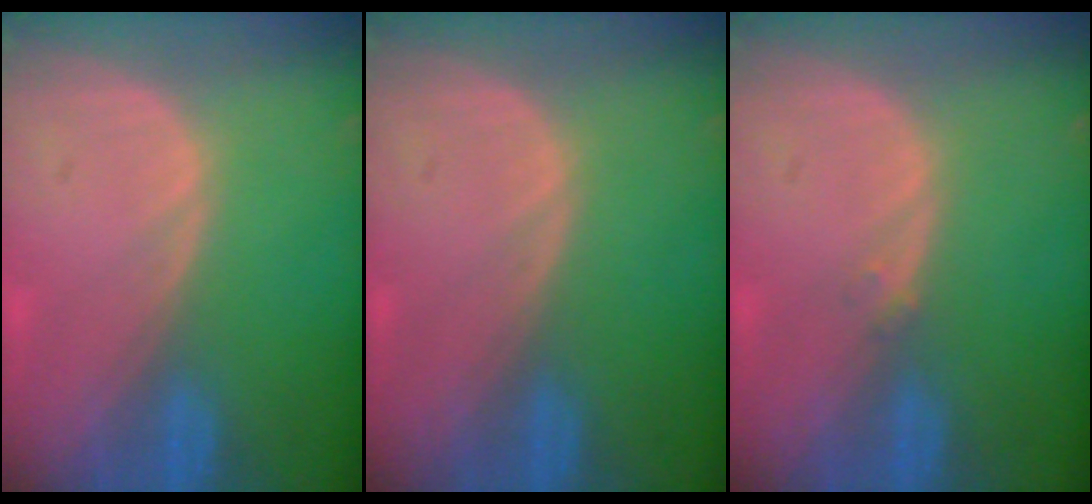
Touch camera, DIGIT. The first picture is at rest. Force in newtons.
{"total": 0.0}
{"total": 0.8, "press": 0.7, "slide": 0.4}